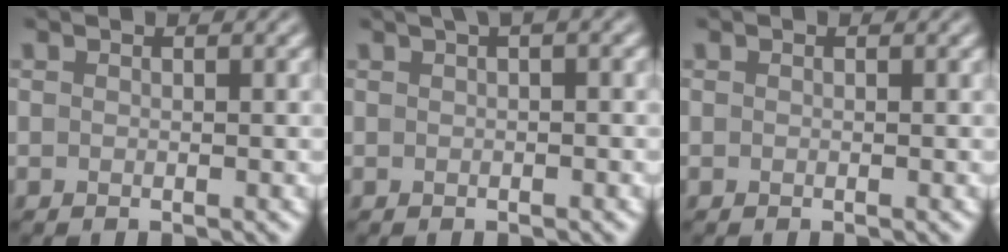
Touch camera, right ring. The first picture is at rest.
{"total": 2.5, "force": [1.1, 0.7, 2.1], "torque": [-0.025, 0.008, 0.013]}
{"total": 0.0}